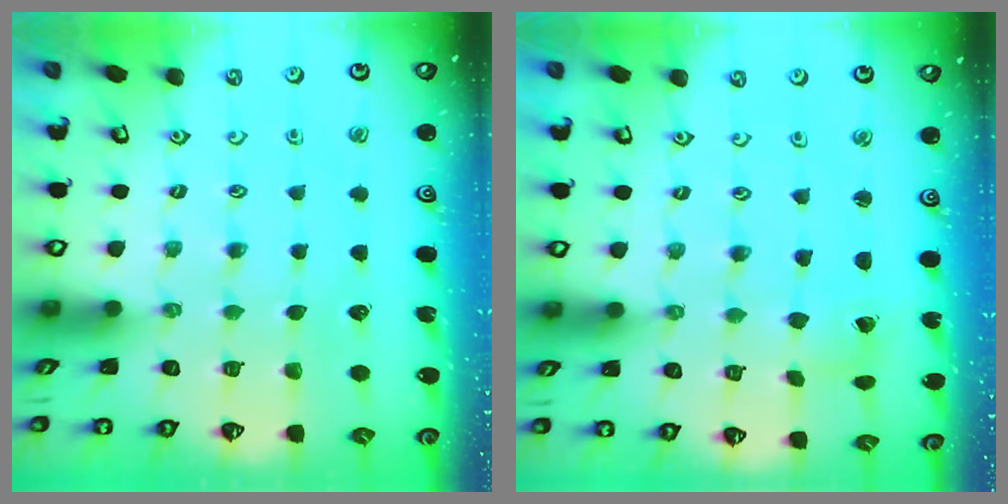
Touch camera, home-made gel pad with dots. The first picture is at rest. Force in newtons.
{"total": 2.8, "press": 2.8, "slide": 0.1}